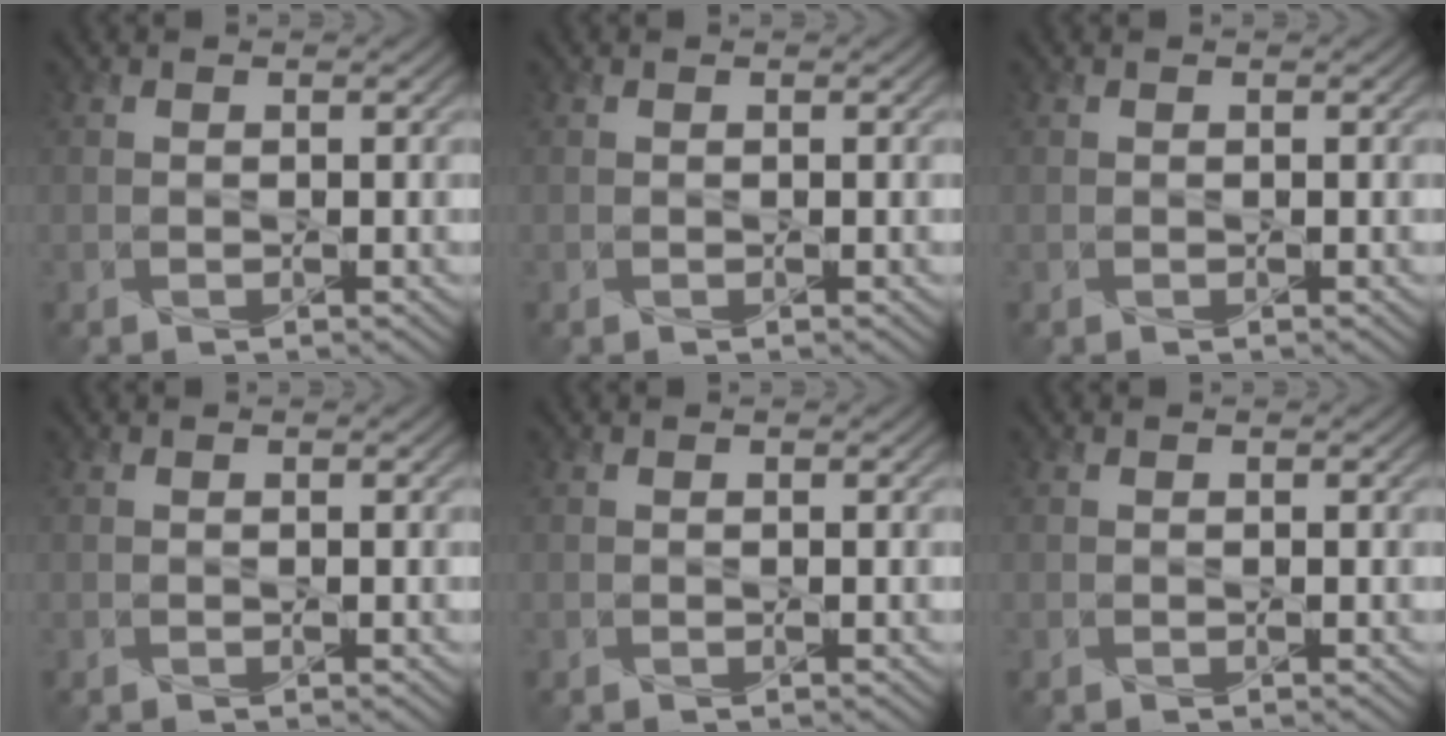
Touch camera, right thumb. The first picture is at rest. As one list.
[{"total": 0.0}, {"total": 0.0}, {"total": 0.0}, {"total": 0.0}, {"total": 0.0}]